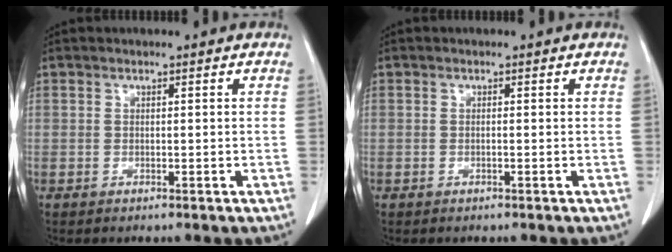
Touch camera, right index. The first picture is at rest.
{"total": 0.0}